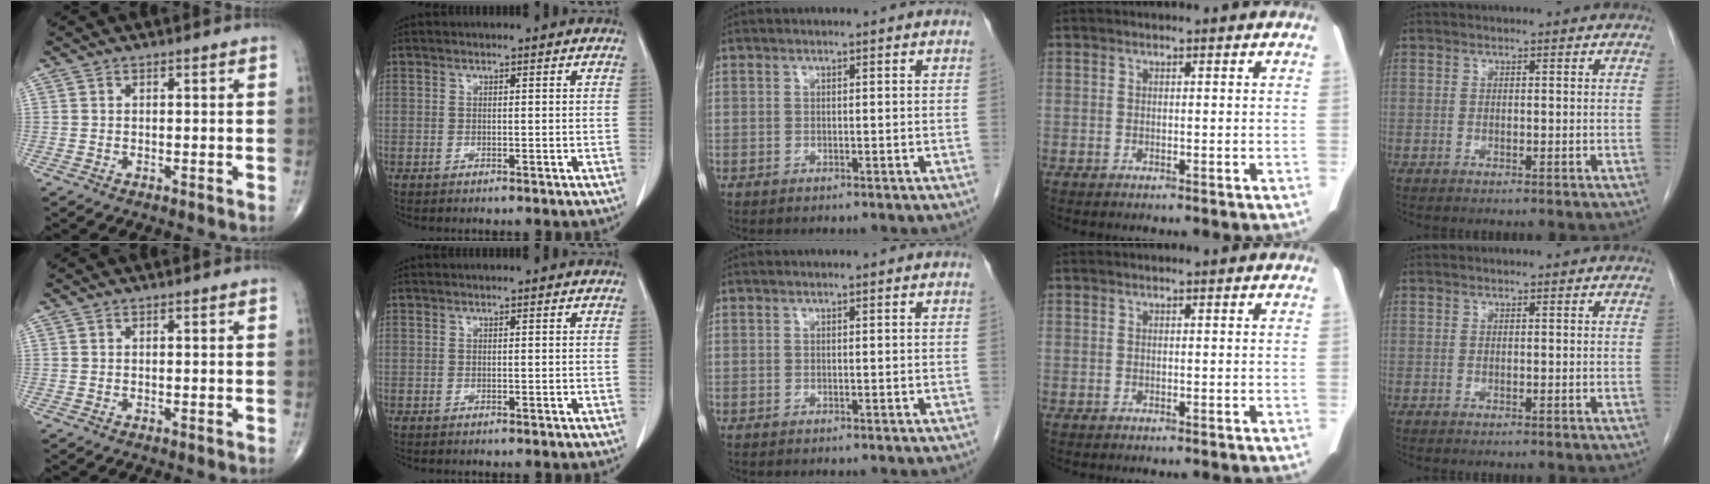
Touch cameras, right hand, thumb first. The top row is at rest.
{}